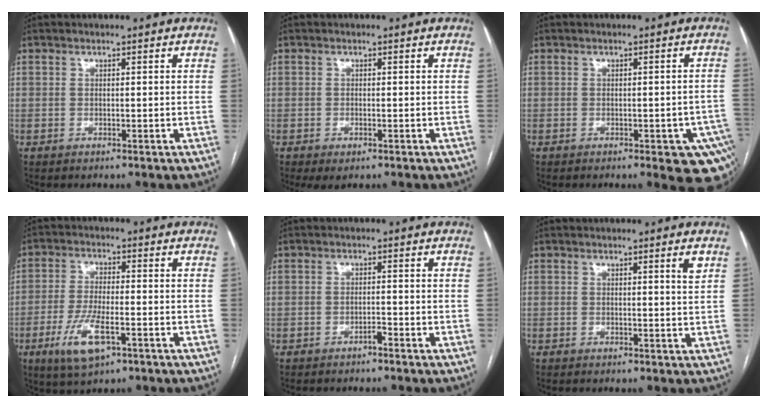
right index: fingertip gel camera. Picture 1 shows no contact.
{"total": 2.0, "force": [-1.1, 0.8, 1.6], "torque": [-0.026, -0.007, -0.007]}
{"total": 9.3, "force": [-5.5, 2.7, 7.0], "torque": [-0.039, 0.001, -0.063]}
{"total": 8.3, "force": [-3.6, 2.3, 7.1], "torque": [-0.148, -0.018, -0.060]}
{"total": 1.1, "force": [-0.9, 0.1, 0.6], "torque": [-0.010, 0.002, -0.016]}
{"total": 1.8, "force": [1.0, -0.2, 1.5], "torque": [-0.020, -0.005, 0.013]}